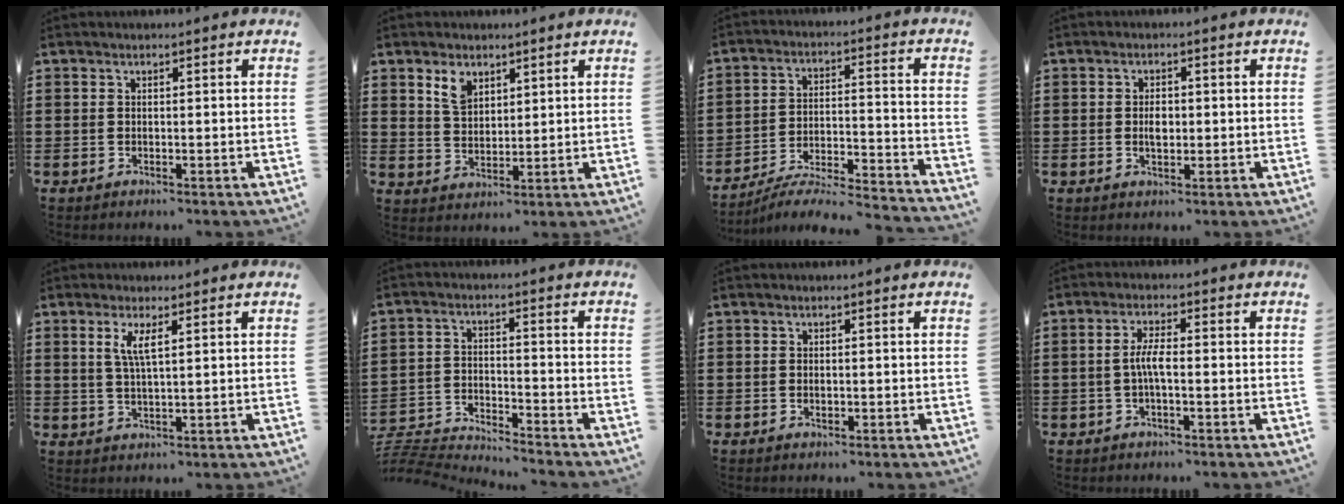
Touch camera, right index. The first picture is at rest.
{"total": 4.4, "force": [2.9, 2.6, 2.1], "torque": [-0.044, 0.004, 0.053]}
{"total": 5.2, "force": [-4.8, 0.3, 2.0], "torque": [-0.040, -0.009, -0.098]}
{"total": 2.6, "force": [0.0, 1.5, 2.1], "torque": [-0.041, 0.005, -0.001]}
{"total": 3.5, "force": [1.4, 0.8, 3.2], "torque": [-0.068, 0.004, 0.022]}
{"total": 4.6, "force": [-4.6, 0.1, 0.3], "torque": [-0.029, -0.005, -0.102]}
{"total": 0.8, "force": [-0.2, 0.4, 0.7], "torque": [-0.014, -0.001, -0.003]}
{"total": 3.6, "force": [-0.7, 0.8, 3.5], "torque": [-0.078, -0.002, -0.018]}